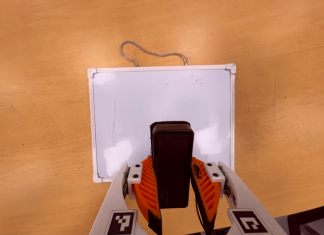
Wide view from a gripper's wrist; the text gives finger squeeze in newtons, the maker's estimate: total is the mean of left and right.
{"total": 7.8, "left": 6.6, "right": 8.9}